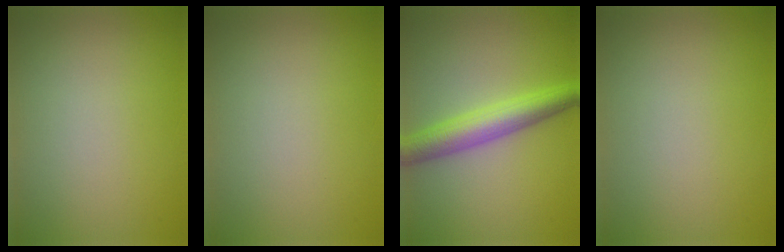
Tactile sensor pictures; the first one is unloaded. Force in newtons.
{"total": 0.0}
{"total": 4.9, "press": 4.9, "slide": 0.1}
{"total": 0.0}